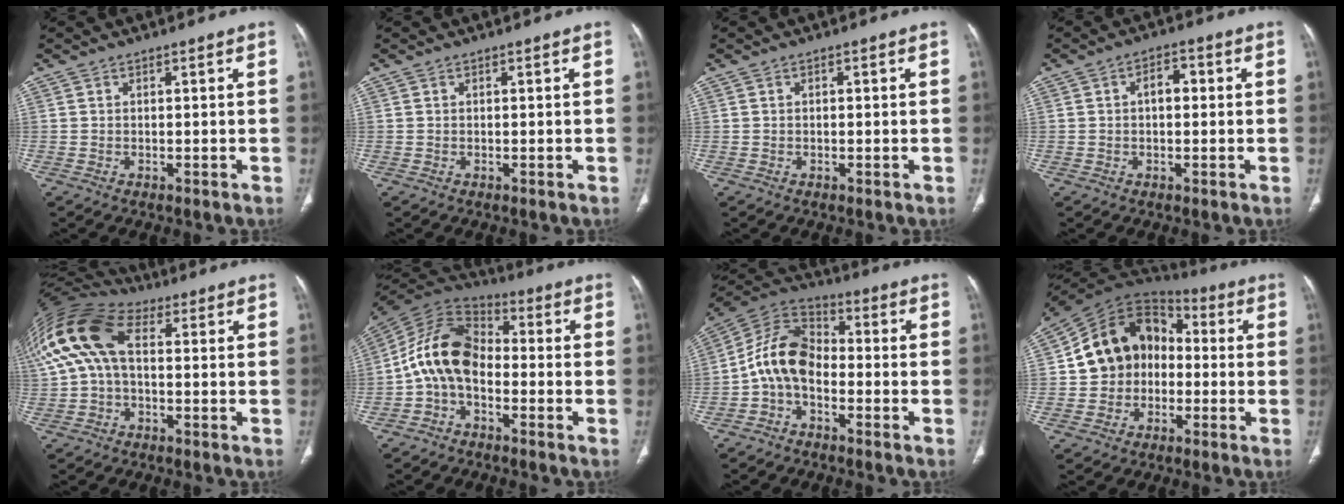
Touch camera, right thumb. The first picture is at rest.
{"total": 0.0}
{"total": 0.6, "force": [0.1, 0.3, 0.5], "torque": [-0.011, 0.004, 0.003]}
{"total": 3.9, "force": [0.4, 2.3, 3.2], "torque": [-0.046, 0.016, 0.002]}
{"total": 15.6, "force": [2.3, 9.5, 12.2], "torque": [-0.267, 0.042, 0.034]}
{"total": 13.0, "force": [-2.4, 8.7, 9.3], "torque": [-0.164, 0.054, -0.061]}
{"total": 10.9, "force": [-2.6, 7.3, 7.7], "torque": [-0.133, 0.048, -0.066]}
{"total": 15.6, "force": [-0.4, 12.6, 9.1], "torque": [-0.121, 0.043, -0.019]}